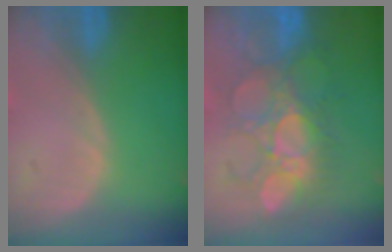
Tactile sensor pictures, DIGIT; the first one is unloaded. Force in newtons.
{"total": 9.0, "press": 8.9, "slide": 1.1}